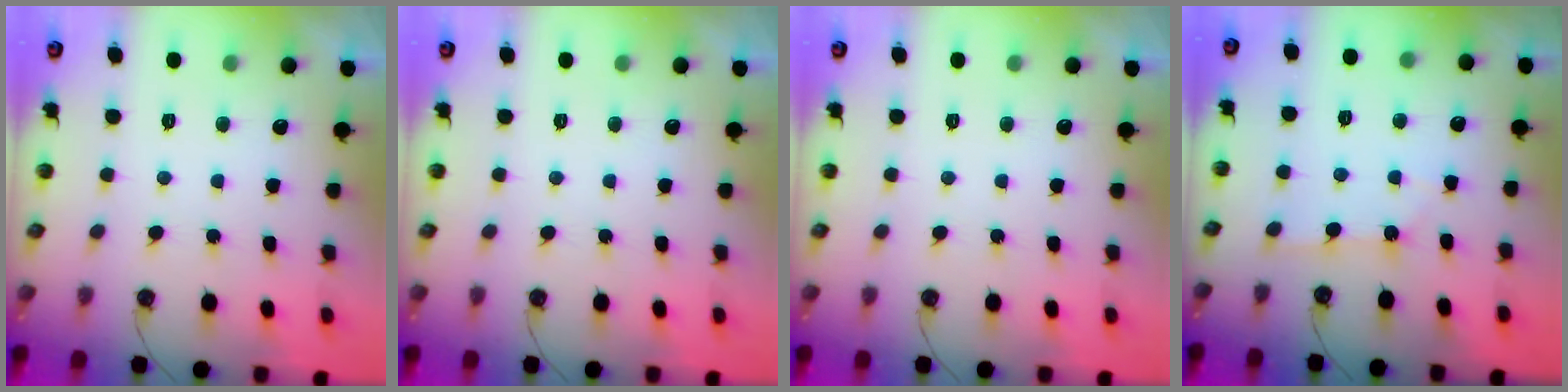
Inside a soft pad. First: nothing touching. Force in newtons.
{"total": 0.0}
{"total": 0.0}
{"total": 1.4, "press": 1.4, "slide": 0.2}